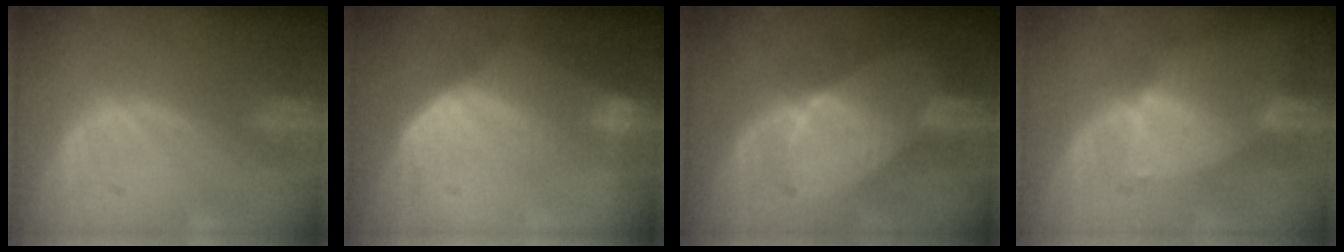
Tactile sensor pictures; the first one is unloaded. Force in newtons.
{"total": 7.1, "press": 6.2, "slide": 3.3}
{"total": 7.4, "press": 6.9, "slide": 2.5}
{"total": 6.4, "press": 6.2, "slide": 1.8}